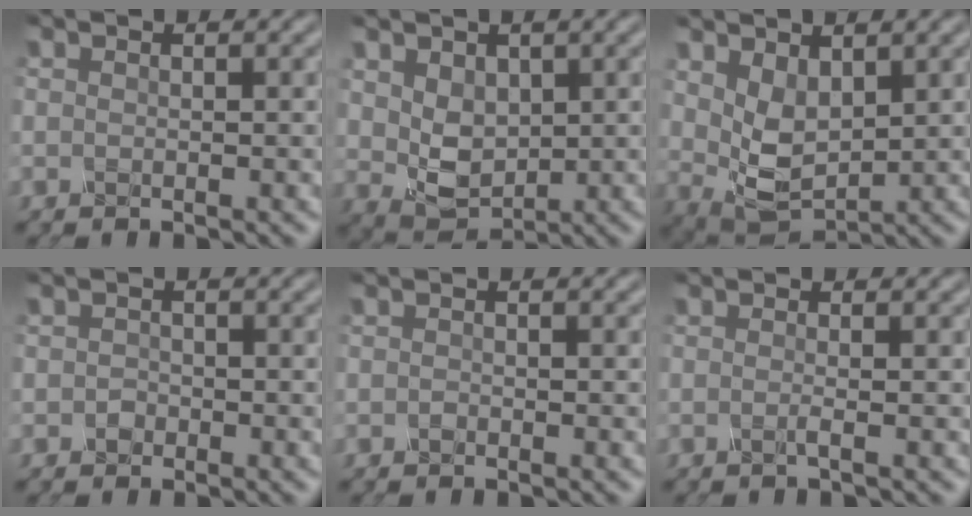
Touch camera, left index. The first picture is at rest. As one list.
[{"total": 2.7, "force": [0.8, 2.1, 1.5], "torque": [-0.050, -0.003, 0.031]}, {"total": 3.1, "force": [1.6, 1.7, 2.1], "torque": [-0.070, -0.006, 0.048]}, {"total": 0.9, "force": [-0.4, -0.2, -0.7], "torque": [0.001, 0.004, -0.002]}, {"total": 0.8, "force": [-0.3, -0.5, -0.6], "torque": [-0.001, 0.003, 0.002]}, {"total": 0.5, "force": [-0.3, 0.0, 0.5], "torque": [-0.008, -0.002, -0.009]}]